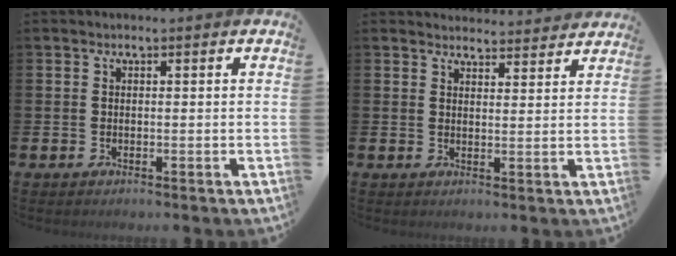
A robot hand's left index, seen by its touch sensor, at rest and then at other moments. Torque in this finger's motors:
{"motor_torque": [0.87, -1.27, 0.06, -0.02]}